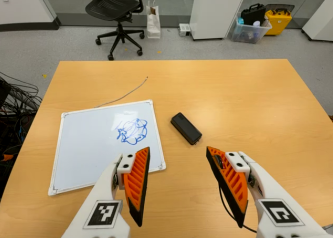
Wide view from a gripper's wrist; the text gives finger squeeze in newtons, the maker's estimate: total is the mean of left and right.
{"total": 0.0}